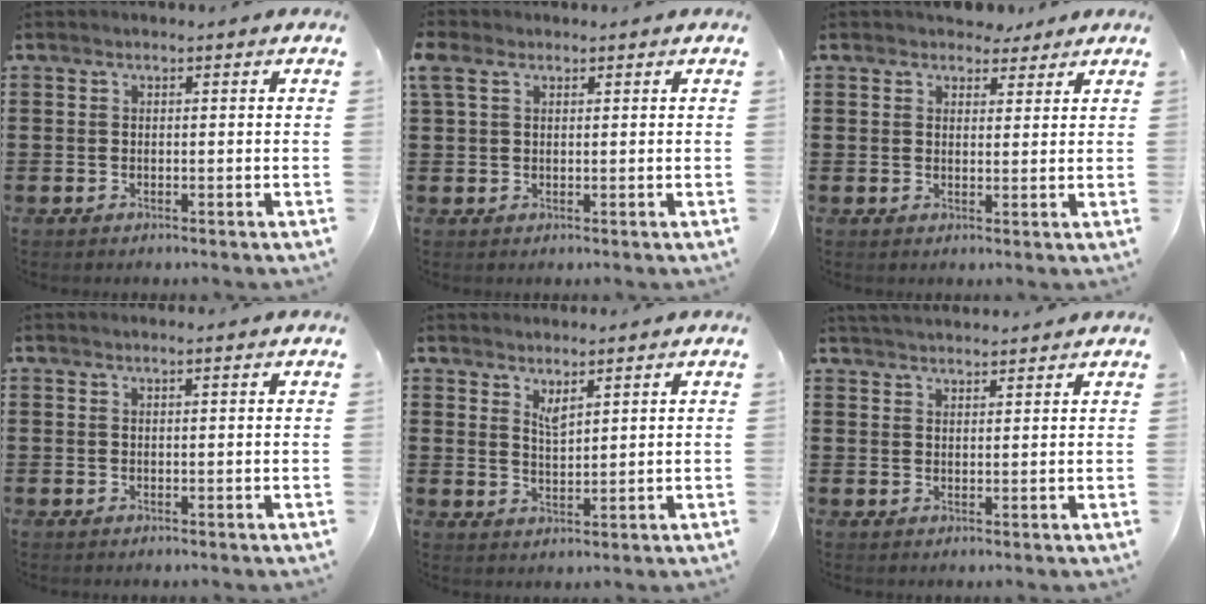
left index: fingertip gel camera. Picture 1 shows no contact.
{"total": 2.7, "force": [1.3, 1.7, 1.7], "torque": [-0.040, 0.008, 0.024]}
{"total": 3.6, "force": [3.0, 1.7, 0.8], "torque": [-0.015, 0.003, 0.057]}
{"total": 0.6, "force": [0.4, -0.1, 0.5], "torque": [-0.009, -0.002, 0.009]}
{"total": 2.6, "force": [2.2, 0.5, 1.2], "torque": [-0.028, 0.003, 0.041]}
{"total": 2.4, "force": [2.4, -0.2, 0.0], "torque": [-0.007, -0.003, 0.046]}